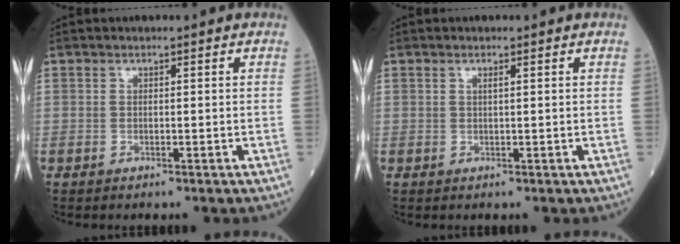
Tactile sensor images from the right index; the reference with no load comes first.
{"total": 0.6, "force": [0.3, 0.0, 0.6], "torque": [-0.013, 0.001, 0.006]}